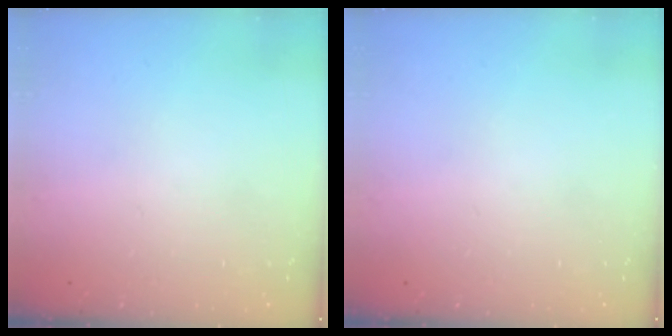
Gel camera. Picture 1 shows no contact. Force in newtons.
{"total": 0.0}